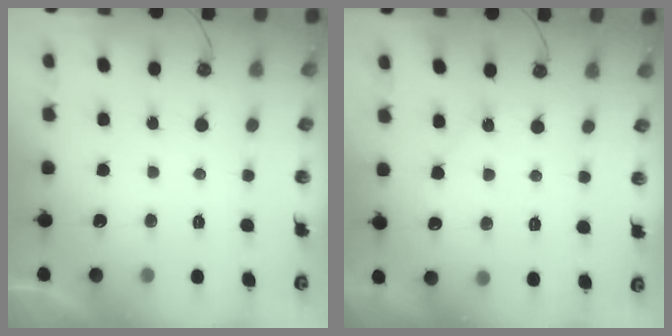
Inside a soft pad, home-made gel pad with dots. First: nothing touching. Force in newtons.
{"total": 4.4, "press": 4.4, "slide": 0.5}